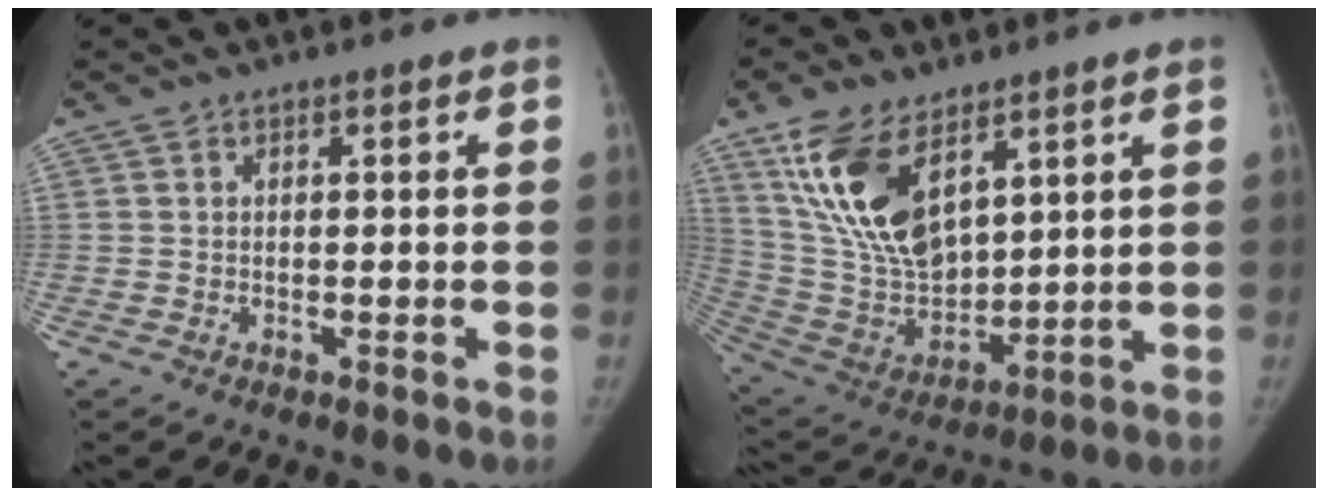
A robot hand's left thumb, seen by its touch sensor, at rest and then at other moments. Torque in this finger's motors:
{"motor_torque": [1.36, 1.41, 1.42, -1.35, 0.16]}